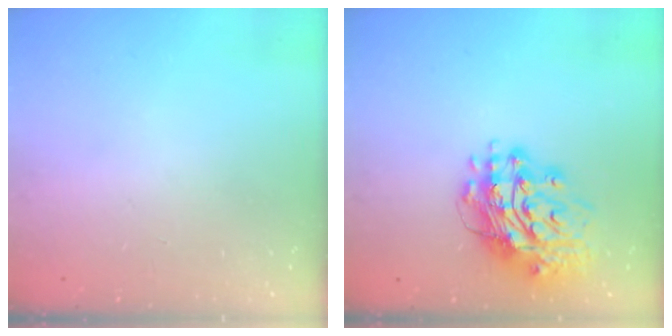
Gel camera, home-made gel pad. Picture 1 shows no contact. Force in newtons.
{"total": 15.8, "press": 15.7, "slide": 1.7}